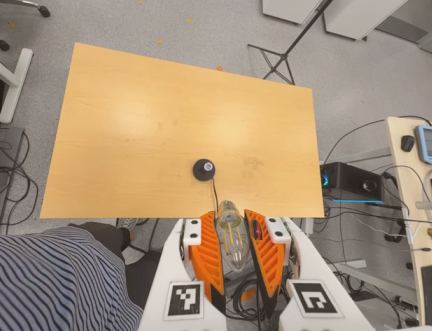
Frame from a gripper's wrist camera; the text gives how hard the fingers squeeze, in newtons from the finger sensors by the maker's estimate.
{"total": 20.3, "left": 21.7, "right": 18.9}